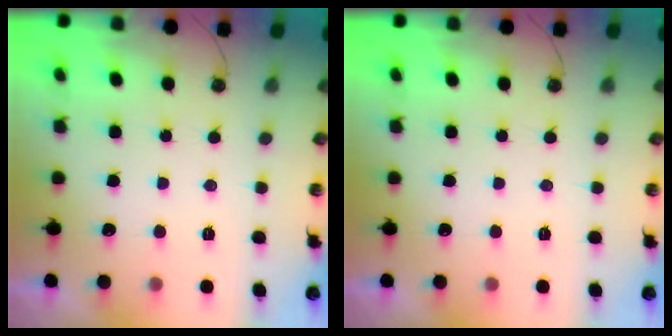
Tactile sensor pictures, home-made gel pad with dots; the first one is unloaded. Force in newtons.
{"total": 0.0}